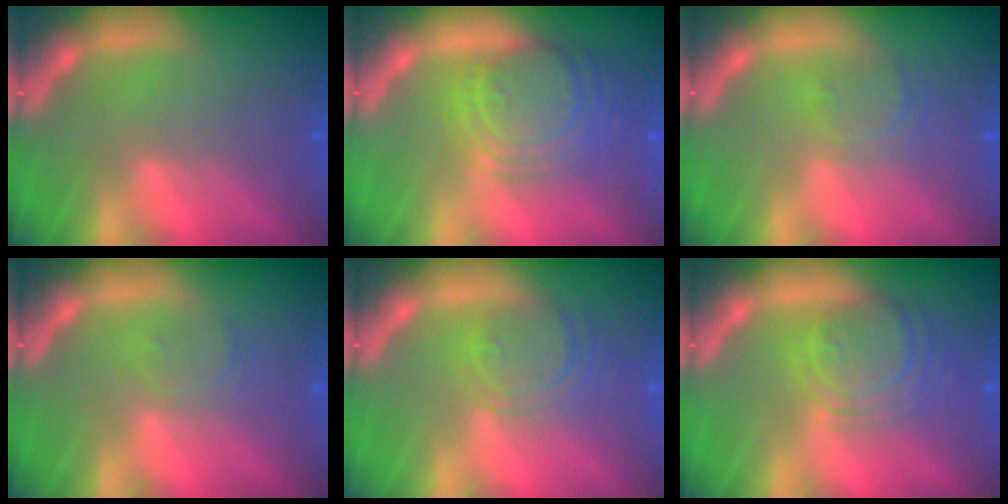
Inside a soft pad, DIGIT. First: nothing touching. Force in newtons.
{"total": 8.1}
{"total": 2.4}
{"total": 1.5}
{"total": 4.0}
{"total": 6.0}